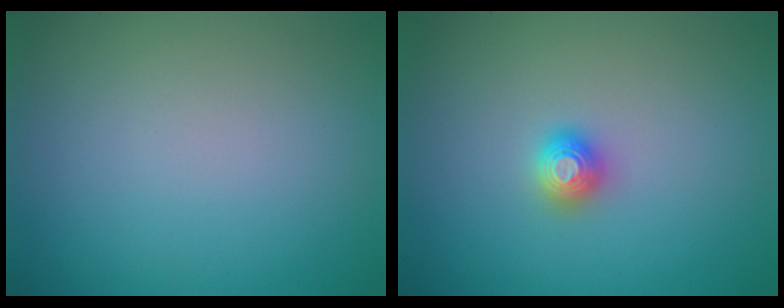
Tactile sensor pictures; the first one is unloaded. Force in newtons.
{"total": 1.3, "press": 1.3, "slide": 0.2}